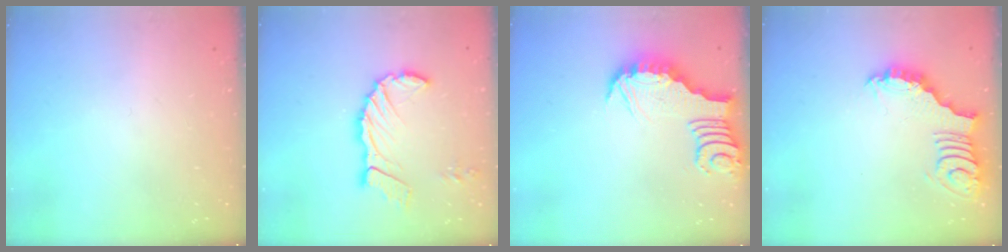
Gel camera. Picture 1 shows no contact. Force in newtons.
{"total": 12.3, "press": 12.1, "slide": 1.8}
{"total": 3.4, "press": 3.4, "slide": 0.2}
{"total": 3.0, "press": 3.0, "slide": 0.6}